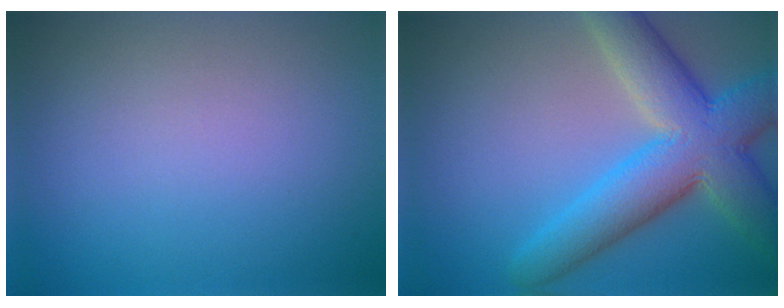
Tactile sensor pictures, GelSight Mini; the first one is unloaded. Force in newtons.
{"total": 9.1, "press": 9.0, "slide": 0.6}